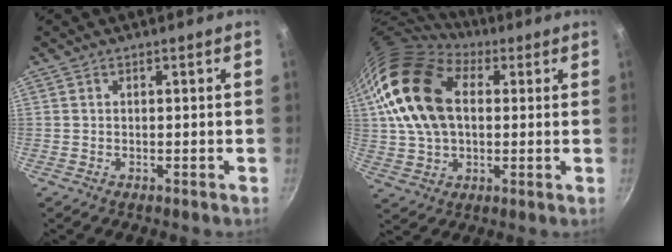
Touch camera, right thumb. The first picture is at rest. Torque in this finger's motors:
{"motor_torque": [-1.01, 2.73, 2.26, 0.51, 0.65]}